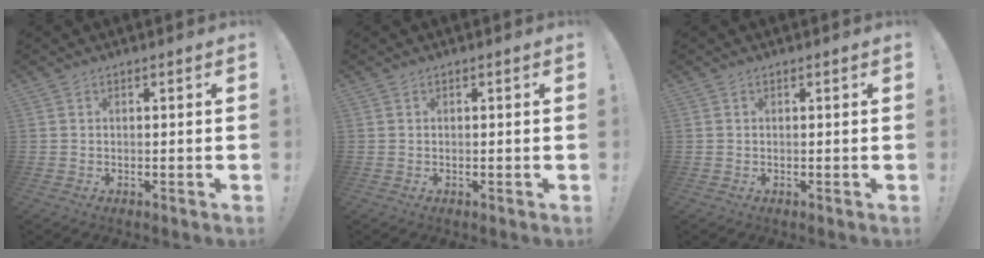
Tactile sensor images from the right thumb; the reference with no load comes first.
{"total": 0.0}
{"total": 0.0}